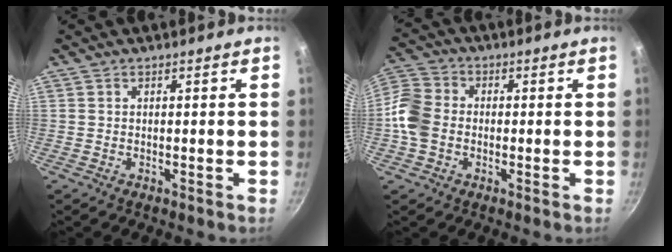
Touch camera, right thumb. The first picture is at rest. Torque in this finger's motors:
{"motor_torque": [1.23, 1.44, 0.75, -0.47, 0.07]}